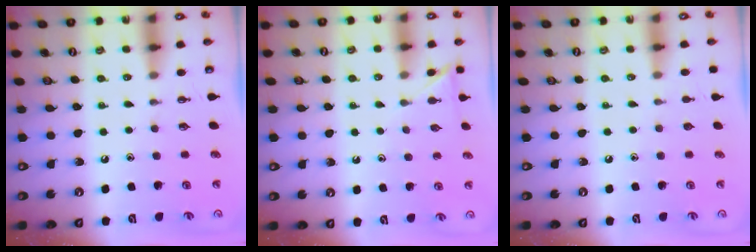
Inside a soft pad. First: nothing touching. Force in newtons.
{"total": 3.2, "press": 3.2, "slide": 0.5}
{"total": 0.0}